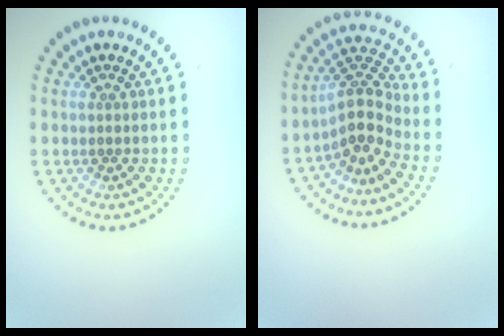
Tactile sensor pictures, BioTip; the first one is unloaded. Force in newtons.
{"total": 3.9, "press": 2.8, "slide": 2.6}